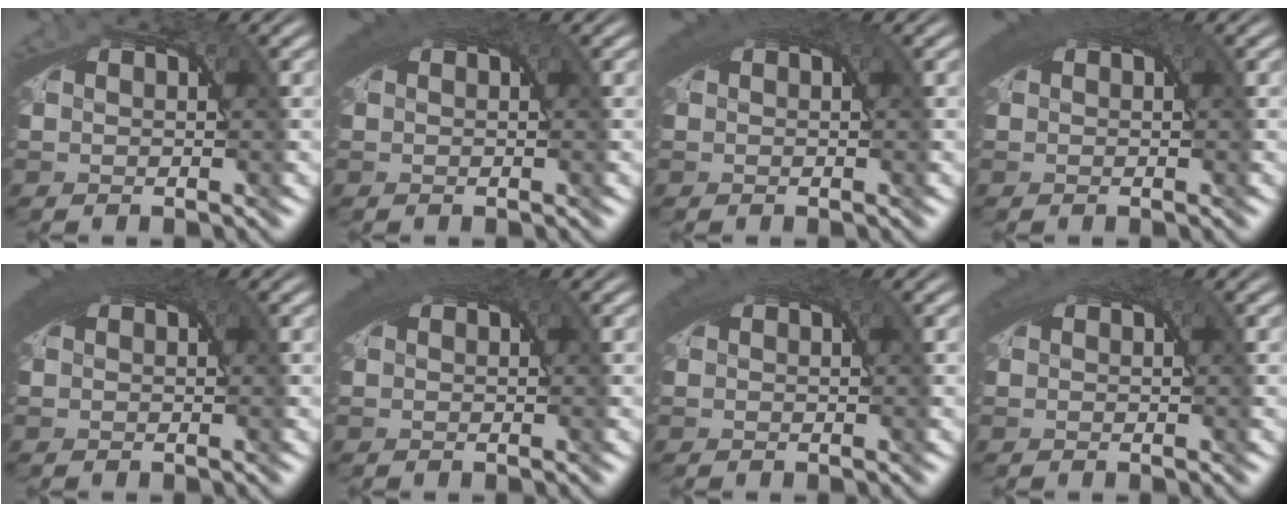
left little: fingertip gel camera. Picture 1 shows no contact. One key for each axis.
{"total": 3.4, "fx": 1.6, "fy": 1.2, "fz": 2.8, "tx": -0.040, "ty": 0.013, "tz": 0.021}
{"total": 3.3, "fx": 1.5, "fy": 1.2, "fz": 2.7, "tx": -0.040, "ty": 0.012, "tz": 0.020}
{"total": 4.1, "fx": 1.8, "fy": 1.4, "fz": 3.4, "tx": -0.047, "ty": 0.014, "tz": 0.023}
{"total": 4.2, "fx": 1.8, "fy": 1.4, "fz": 3.5, "tx": -0.048, "ty": 0.014, "tz": 0.023}
{"total": 3.7, "fx": 1.7, "fy": 1.3, "fz": 3.0, "tx": -0.042, "ty": 0.014, "tz": 0.022}
{"total": 3.0, "fx": 1.5, "fy": 1.0, "fz": 2.4, "tx": -0.037, "ty": 0.012, "tz": 0.019}
{"total": 2.6, "fx": 1.4, "fy": 1.0, "fz": 2.0, "tx": -0.033, "ty": 0.012, "tz": 0.018}